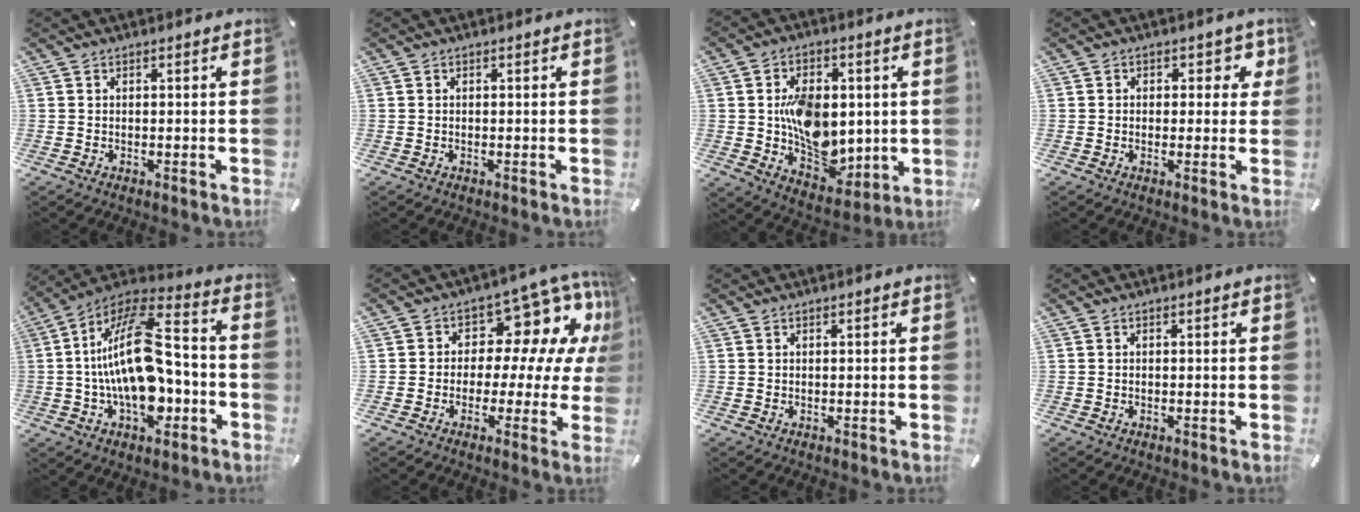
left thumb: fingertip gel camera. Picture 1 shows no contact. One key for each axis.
{"total": 0.0}
{"total": 14.3, "fx": -0.2, "fy": 11.1, "fz": 9.0, "tx": -0.130, "ty": 0.012, "tz": 0.009}
{"total": 4.8, "fx": 1.1, "fy": 3.5, "fz": 3.0, "tx": -0.022, "ty": -0.001, "tz": 0.011}
{"total": 22.7, "fx": -2.0, "fy": 12.8, "fz": 18.7, "tx": -0.349, "ty": 0.004, "tz": -0.032}
{"total": 11.7, "fx": 5.3, "fy": 7.6, "fz": 7.2, "tx": -0.093, "ty": -0.048, "tz": 0.090}
{"total": 0.0}
{"total": 0.0}